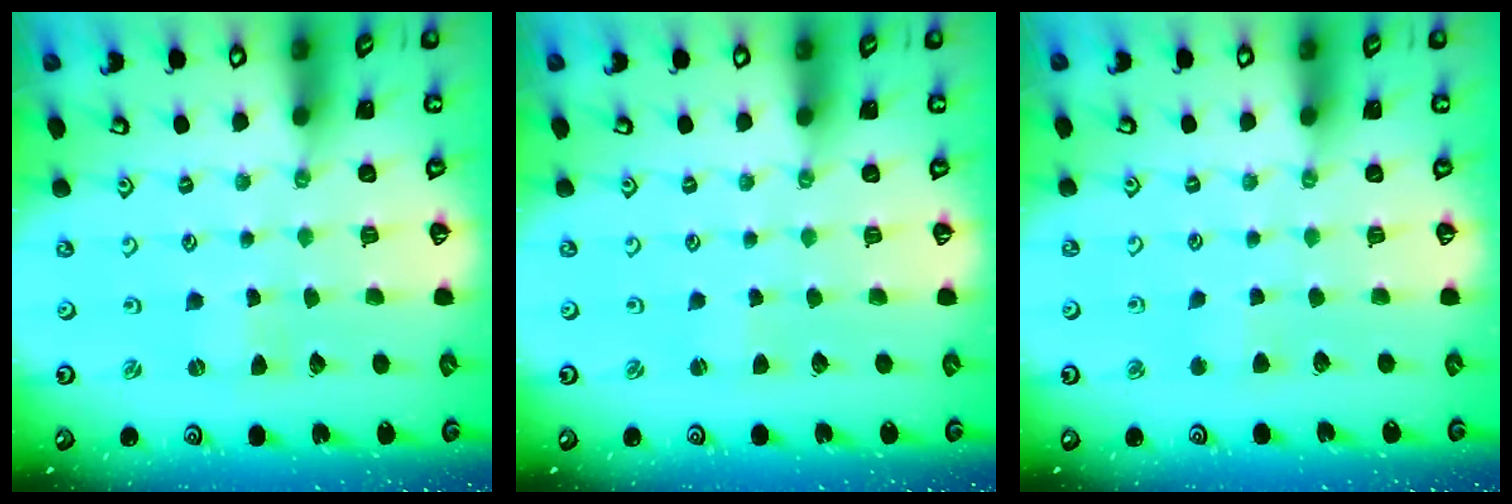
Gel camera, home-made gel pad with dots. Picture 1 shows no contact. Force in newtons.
{"total": 1.1, "press": 1.1, "slide": 0.2}
{"total": 2.5, "press": 2.4, "slide": 0.7}